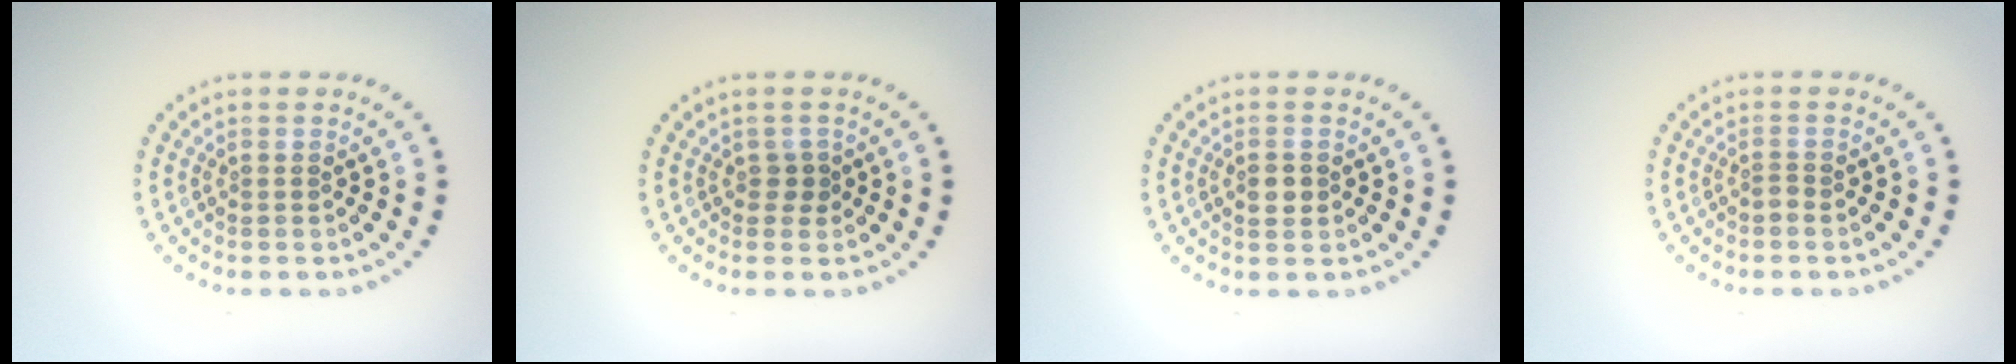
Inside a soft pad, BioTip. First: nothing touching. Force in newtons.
{"total": 1.2, "press": 0.8, "slide": 0.8}
{"total": 1.5, "press": 1.5, "slide": 0.3}
{"total": 0.7, "press": 0.5, "slide": 0.6}